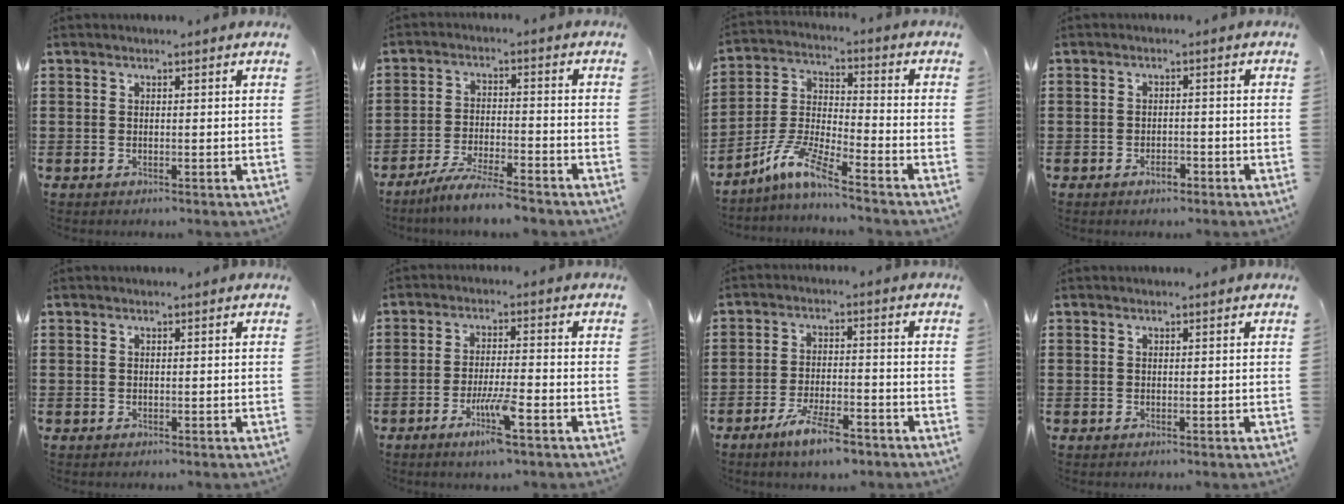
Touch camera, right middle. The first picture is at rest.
{"total": 5.9, "force": [-5.3, 0.0, 2.5], "torque": [-0.061, -0.011, -0.103]}
{"total": 8.1, "force": [-6.5, 0.6, 4.8], "torque": [-0.117, -0.011, -0.130]}
{"total": 2.0, "force": [-1.4, 0.9, 1.1], "torque": [-0.024, -0.001, -0.028]}
{"total": 0.0}
{"total": 6.0, "force": [-3.3, 0.5, 5.0], "torque": [-0.092, -0.007, -0.058]}
{"total": 6.8, "force": [-5.0, 1.4, 4.3], "torque": [-0.087, -0.002, -0.093]}
{"total": 0.0}